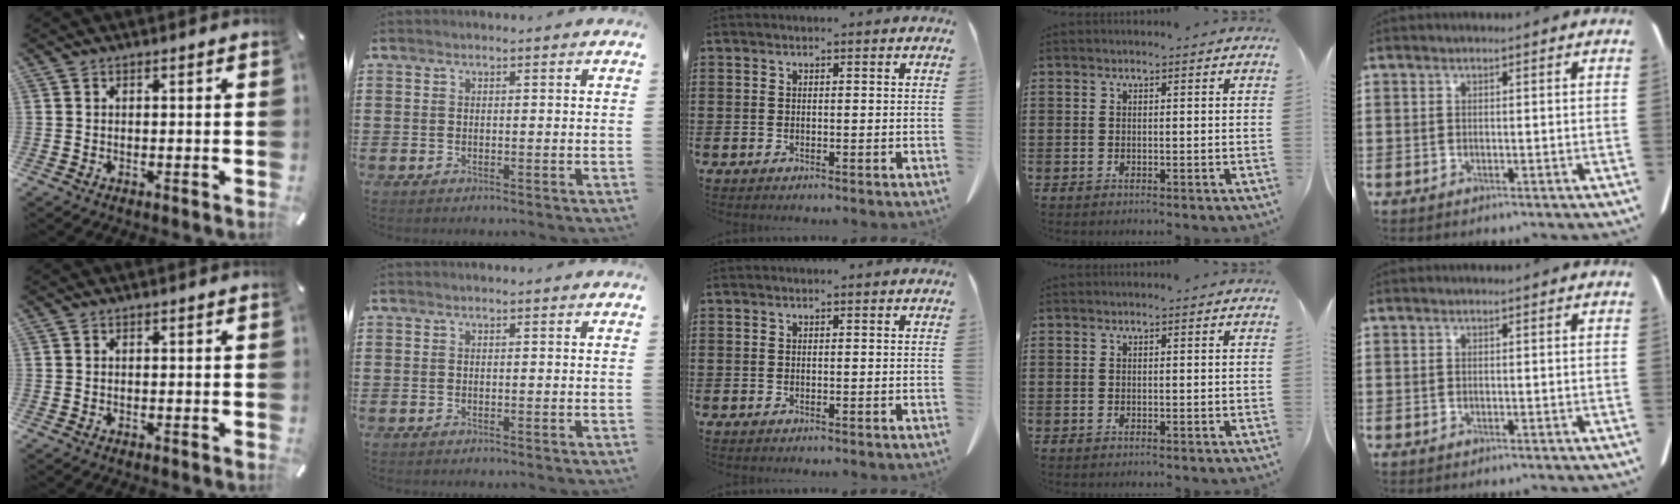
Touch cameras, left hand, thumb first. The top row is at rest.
{}